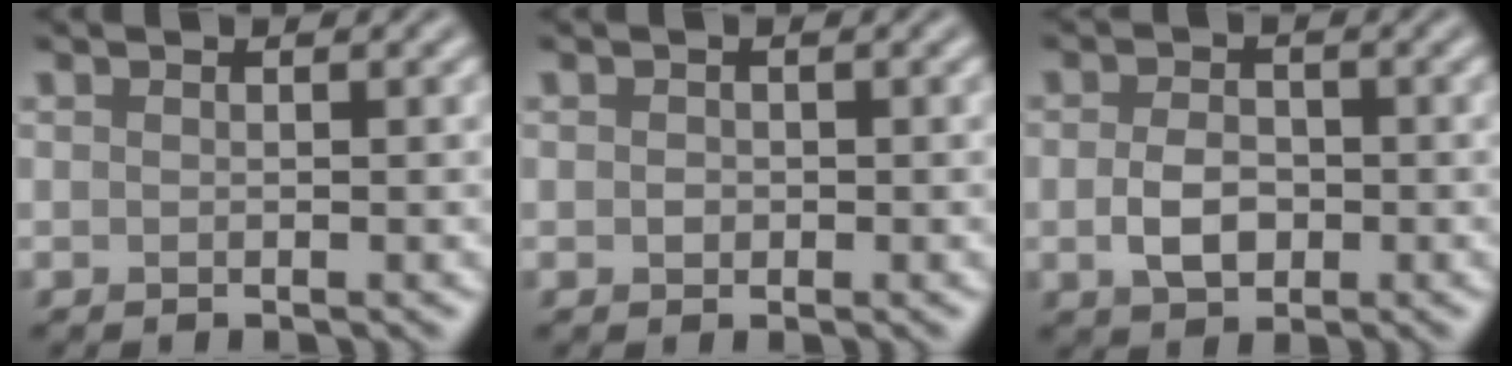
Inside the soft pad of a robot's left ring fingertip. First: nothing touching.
{"total": 0.7, "force": [0.0, 0.6, 0.3], "torque": [-0.004, -0.003, -0.001]}
{"total": 3.2, "force": [-0.6, 2.2, 2.3], "torque": [-0.045, -0.002, -0.014]}